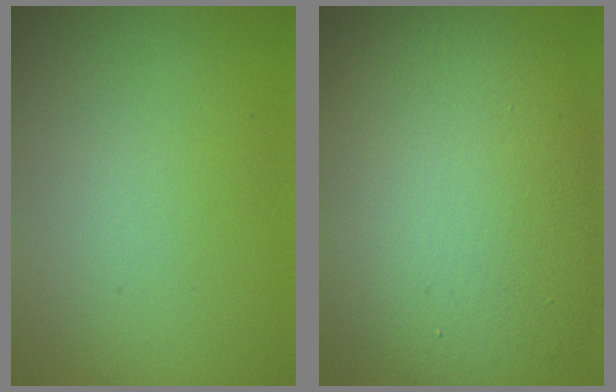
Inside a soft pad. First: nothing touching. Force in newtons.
{"total": 15.3, "press": 15.3, "slide": 1.2}